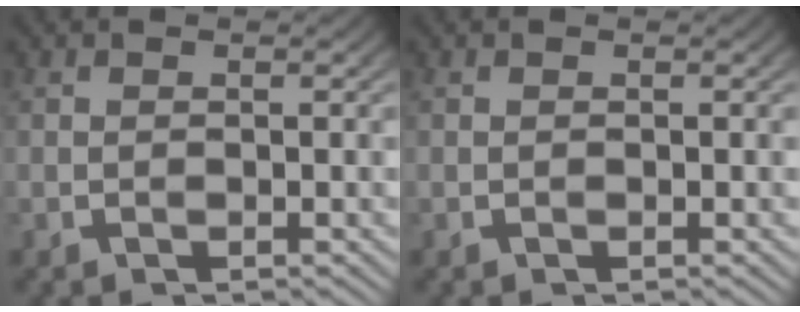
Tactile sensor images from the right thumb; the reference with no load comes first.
{"total": 0.0}